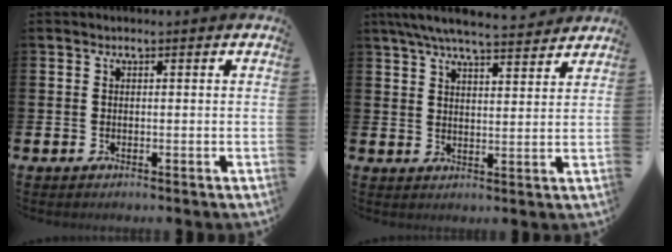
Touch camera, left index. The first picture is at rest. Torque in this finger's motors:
{"motor_torque": [1.10, -1.04, 0.36, 0.21]}